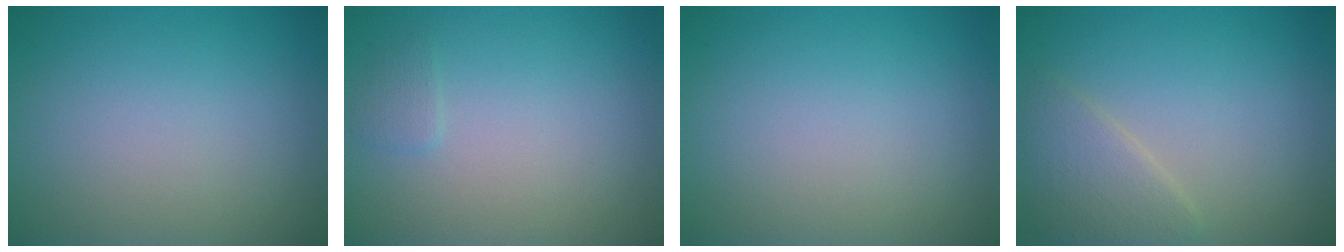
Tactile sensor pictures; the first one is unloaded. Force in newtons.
{"total": 0.8, "press": 0.8, "slide": 0.0}
{"total": 0.0}
{"total": 2.8, "press": 2.8, "slide": 0.3}